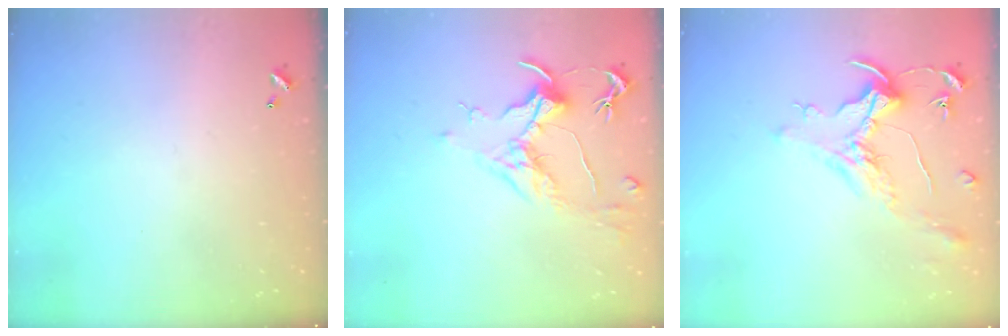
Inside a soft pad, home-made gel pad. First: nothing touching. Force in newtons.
{"total": 1.8, "press": 1.6, "slide": 0.9}
{"total": 1.6, "press": 1.4, "slide": 0.7}